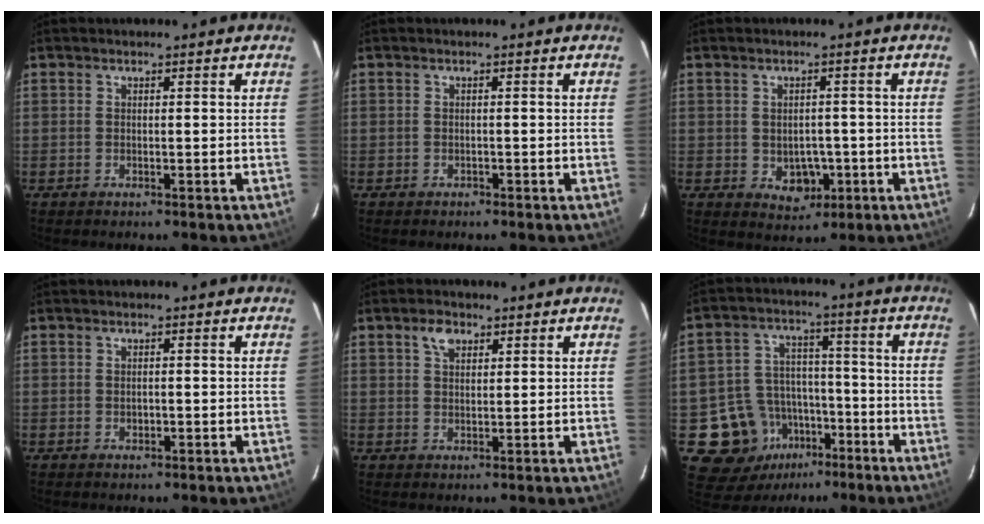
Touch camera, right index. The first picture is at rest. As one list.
[{"total": 0.9, "force": [-0.7, 0.6, -0.1], "torque": [-0.001, 0.003, -0.010]}, {"total": 5.2, "force": [-1.3, 4.2, 2.8], "torque": [-0.053, 0.002, -0.003]}, {"total": 1.0, "force": [-0.2, 0.8, 0.6], "torque": [-0.010, 0.000, -0.003]}, {"total": 3.3, "force": [1.8, 2.1, 1.8], "torque": [-0.031, 0.010, 0.032]}, {"total": 12.7, "force": [-6.1, 10.4, 3.9], "torque": [-0.098, 0.037, -0.076]}]